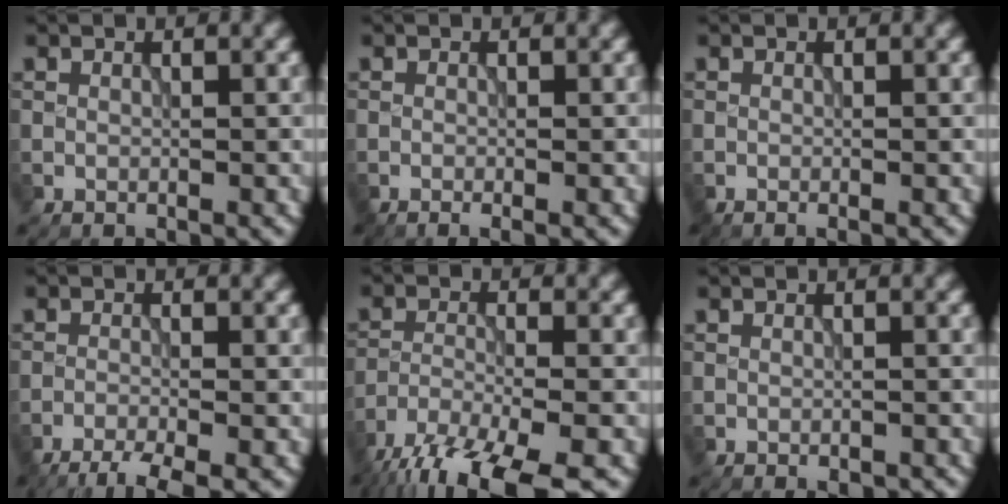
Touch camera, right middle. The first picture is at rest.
{"total": 1.0, "force": [-0.6, 0.2, 0.8], "torque": [-0.009, -0.008, -0.011]}
{"total": 0.7, "force": [-0.4, 0.1, 0.5], "torque": [-0.006, -0.007, -0.009]}
{"total": 3.9, "force": [-2.9, 0.6, 2.5], "torque": [-0.044, -0.004, -0.059]}
{"total": 11.2, "force": [-9.1, 2.8, 5.9], "torque": [-0.120, -0.042, -0.149]}
{"total": 0.9, "force": [-0.6, 0.3, 0.6], "torque": [-0.008, -0.004, -0.007]}